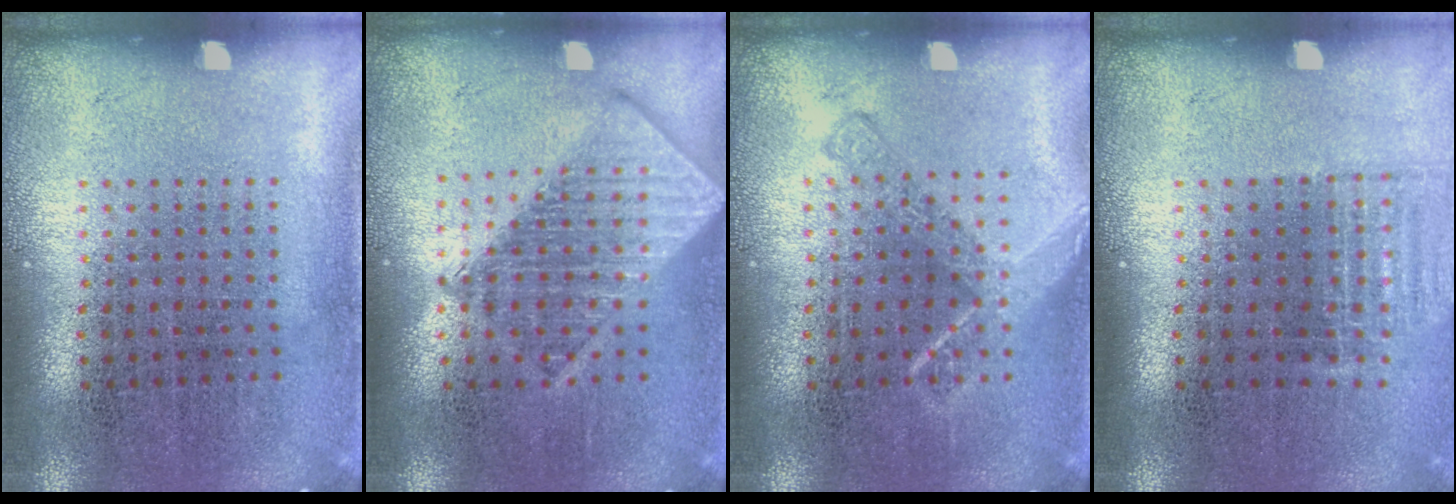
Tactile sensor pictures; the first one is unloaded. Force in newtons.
{"total": 2.0, "press": 2.0, "slide": 0.2}
{"total": 2.3, "press": 2.3, "slide": 0.4}
{"total": 1.0, "press": 1.0, "slide": 0.4}